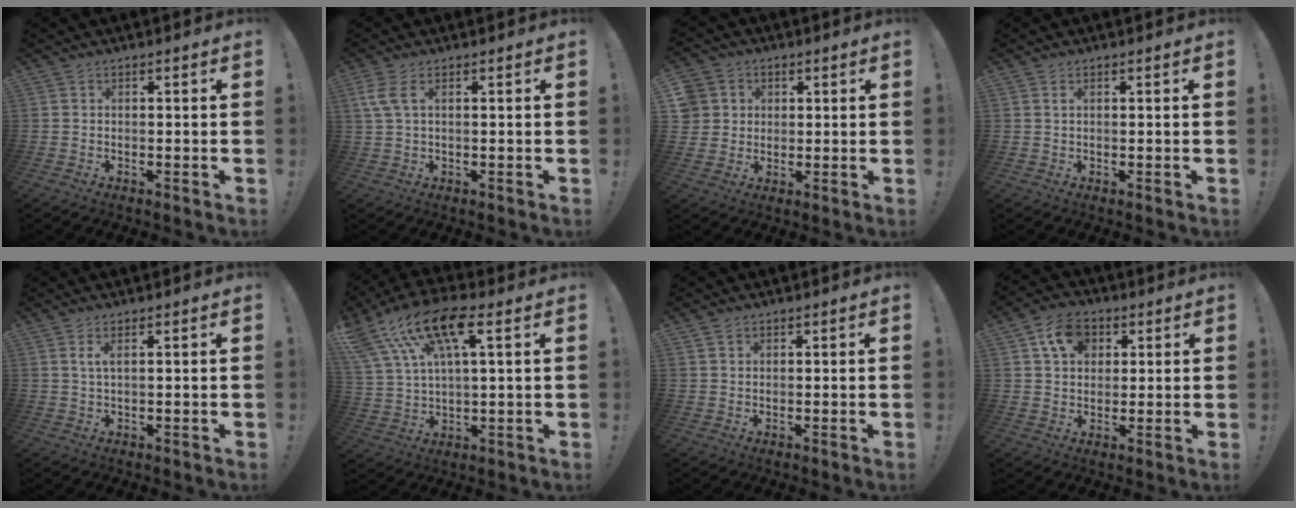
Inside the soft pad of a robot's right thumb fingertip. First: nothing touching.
{"total": 4.6, "force": [1.6, 1.7, 4.0], "torque": [-0.091, 0.001, 0.031]}
{"total": 7.0, "force": [1.4, 6.7, 1.5], "torque": [-0.028, -0.002, 0.031]}
{"total": 0.9, "force": [0.5, 0.4, 0.7], "torque": [-0.009, -0.002, 0.009]}
{"total": 2.4, "force": [0.9, 0.0, 2.2], "torque": [-0.042, 0.001, 0.015]}
{"total": 17.1, "force": [9.0, 7.1, 12.7], "torque": [-0.235, -0.029, 0.157]}
{"total": 1.6, "force": [1.1, 1.1, 0.4], "torque": [-0.006, -0.002, 0.022]}
{"total": 10.2, "force": [4.3, 7.7, 5.2], "torque": [-0.078, -0.007, 0.082]}